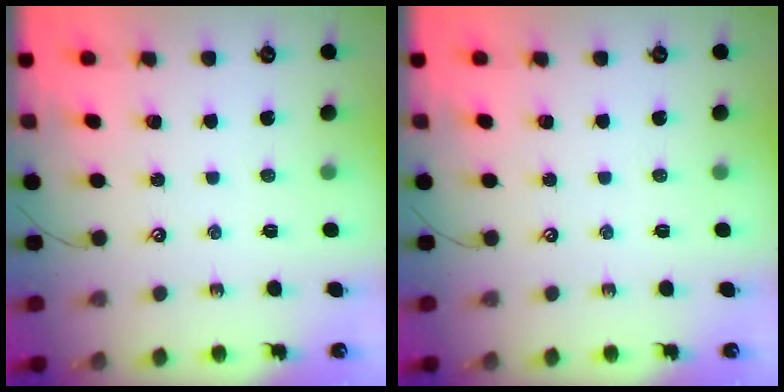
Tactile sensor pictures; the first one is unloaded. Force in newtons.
{"total": 0.0}